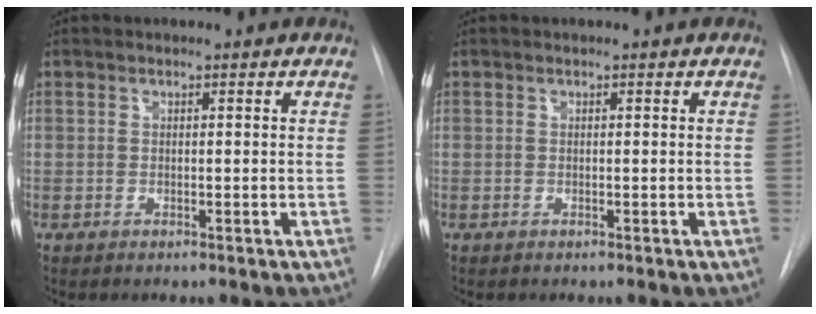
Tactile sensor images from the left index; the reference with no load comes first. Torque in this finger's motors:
{"motor_torque": [-0.01, 0.01, -0.01, 0.00]}